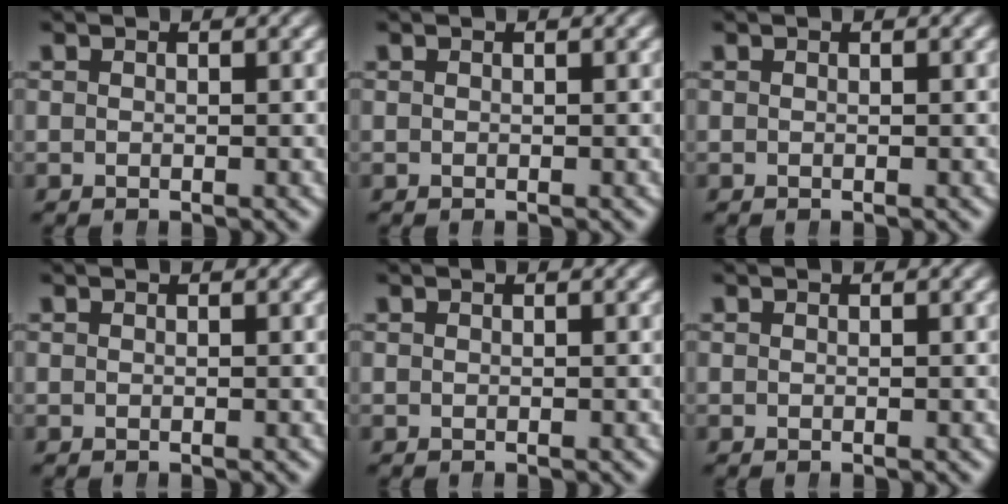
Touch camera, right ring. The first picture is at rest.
{"total": 0.0}
{"total": 0.0}
{"total": 0.0}
{"total": 0.0}
{"total": 0.0}